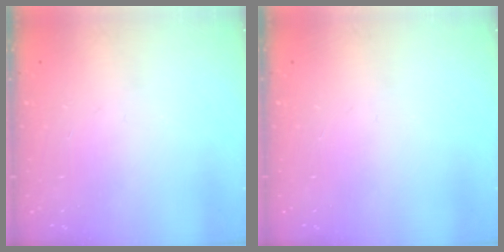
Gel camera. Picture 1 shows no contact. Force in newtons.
{"total": 0.0}